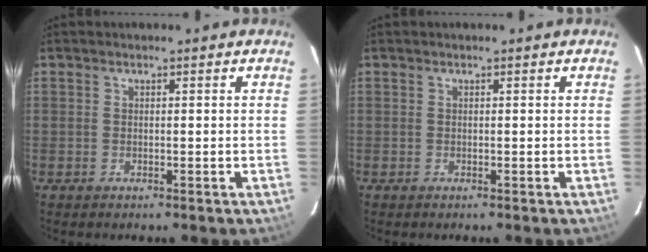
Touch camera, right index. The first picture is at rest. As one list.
[{"total": 0.0}]